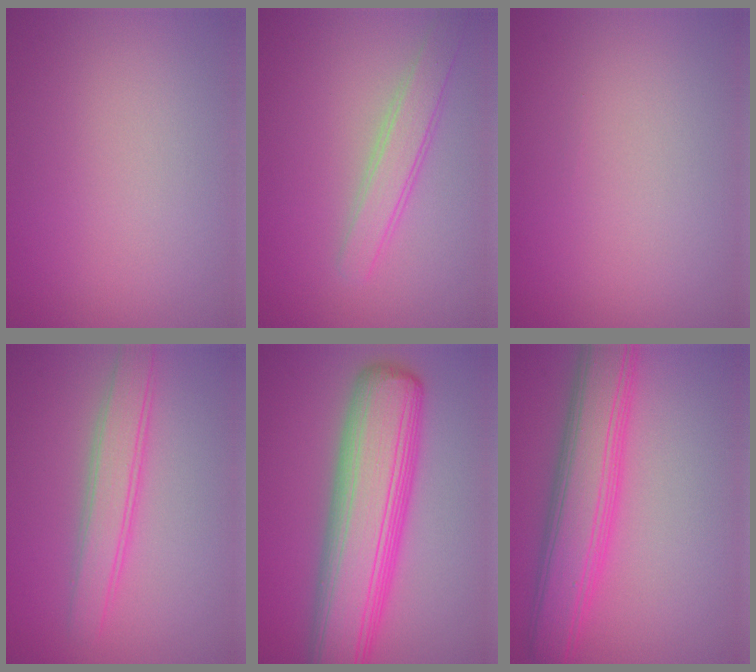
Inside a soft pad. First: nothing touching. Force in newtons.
{"total": 2.7, "press": 2.7, "slide": 0.1}
{"total": 0.0}
{"total": 3.5, "press": 3.5, "slide": 0.1}
{"total": 10.8, "press": 10.8, "slide": 0.5}
{"total": 7.5, "press": 7.5, "slide": 0.2}